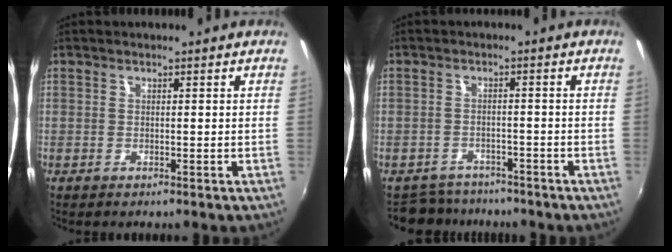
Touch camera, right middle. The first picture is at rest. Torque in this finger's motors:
{"motor_torque": [-0.31, -0.20, -0.04, -0.03]}